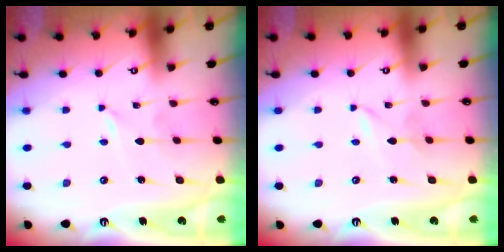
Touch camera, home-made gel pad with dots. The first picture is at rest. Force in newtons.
{"total": 1.2, "press": 1.2, "slide": 0.1}